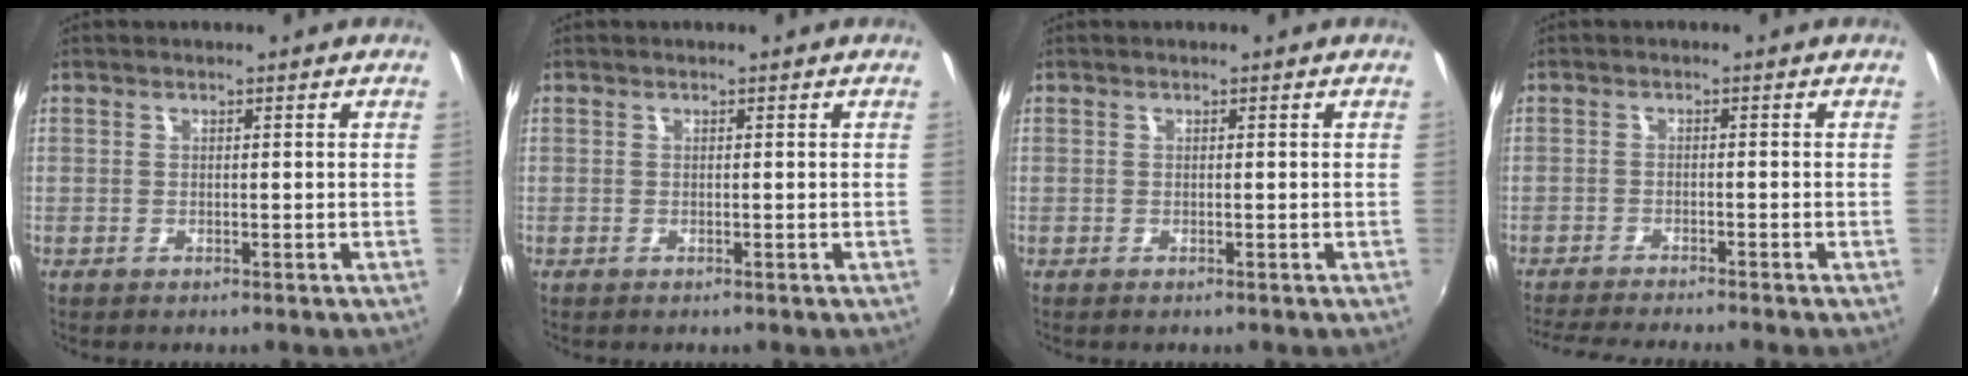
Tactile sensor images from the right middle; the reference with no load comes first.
{"total": 0.0}
{"total": 0.0}
{"total": 7.5, "force": [-6.9, -0.4, 3.0], "torque": [-0.075, -0.021, -0.112]}